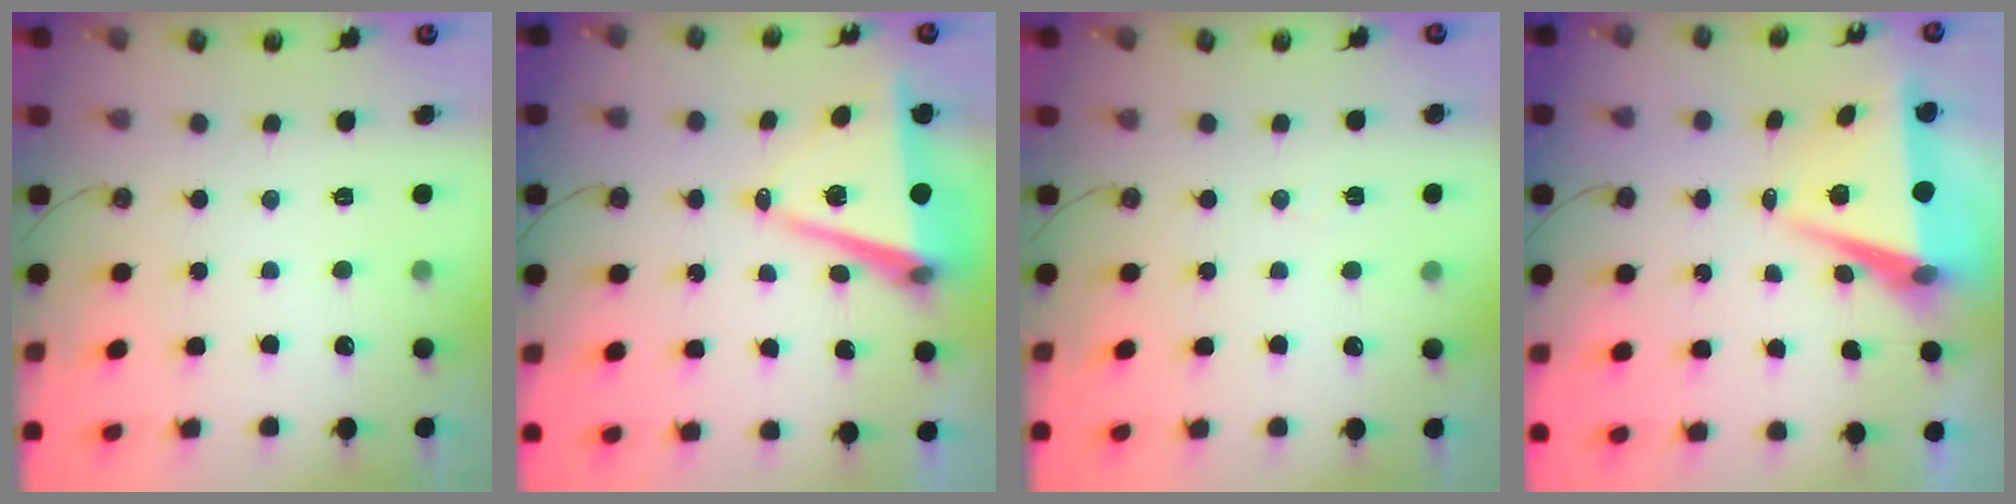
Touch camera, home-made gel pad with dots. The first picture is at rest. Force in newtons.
{"total": 9.5, "press": 8.6, "slide": 3.9}
{"total": 4.3, "press": 3.2, "slide": 2.8}
{"total": 7.5, "press": 6.3, "slide": 4.2}